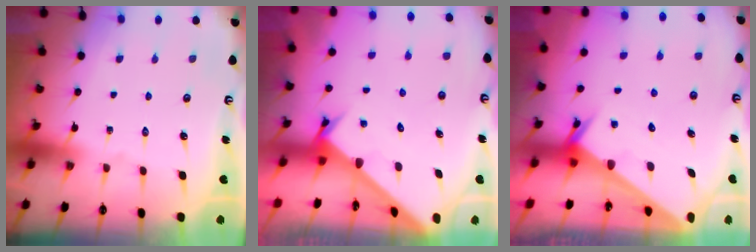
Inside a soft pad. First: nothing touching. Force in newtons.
{"total": 2.6, "press": 2.6, "slide": 0.3}
{"total": 2.1, "press": 2.1, "slide": 0.1}